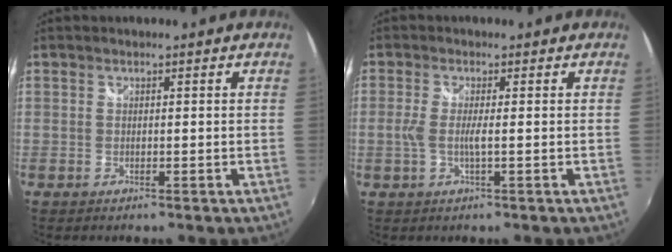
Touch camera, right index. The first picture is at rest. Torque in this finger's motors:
{"motor_torque": [0.57, 0.30, 0.27, 0.06]}